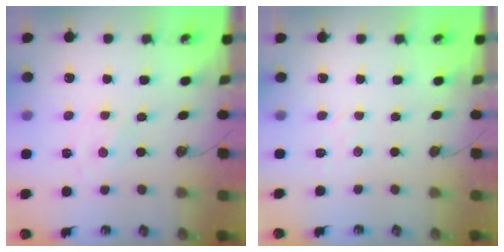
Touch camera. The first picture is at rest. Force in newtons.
{"total": 3.4, "press": 3.3, "slide": 0.5}